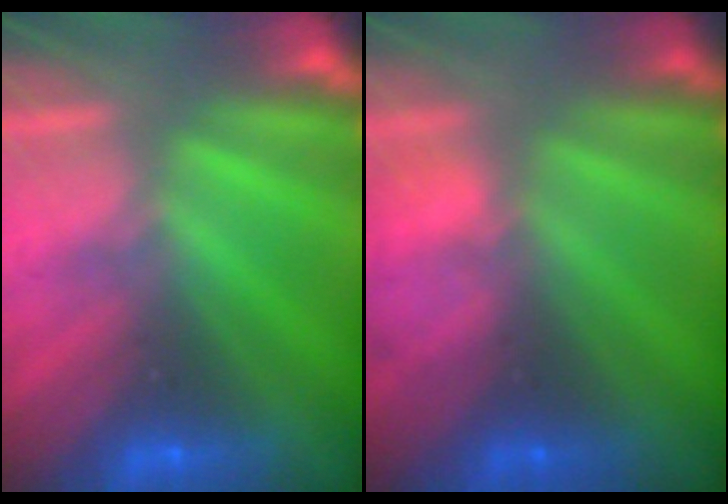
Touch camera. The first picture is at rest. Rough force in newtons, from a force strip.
{"total": 2.4}